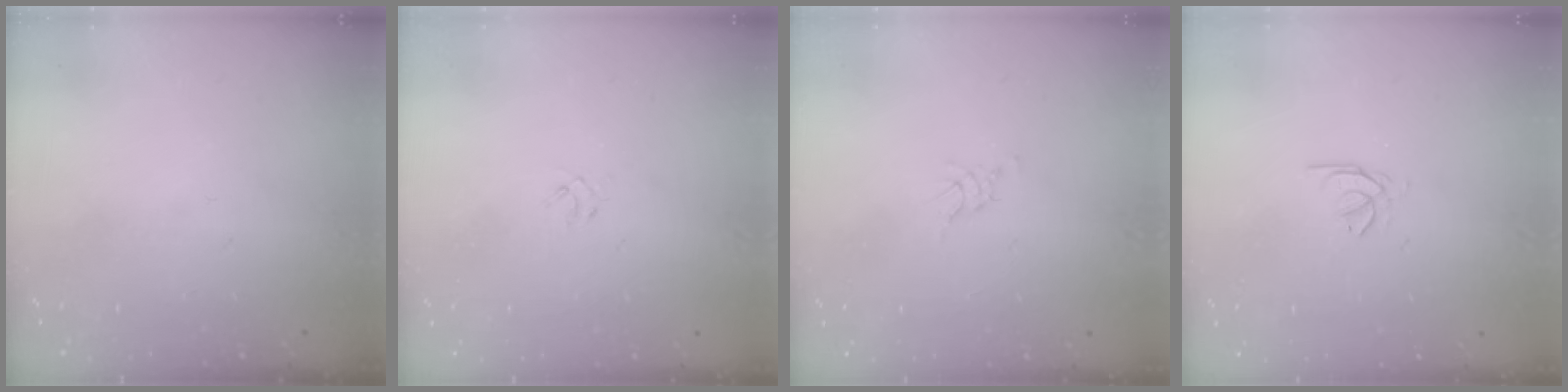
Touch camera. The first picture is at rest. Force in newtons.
{"total": 1.3, "press": 1.2, "slide": 0.5}
{"total": 1.4, "press": 1.4, "slide": 0.2}
{"total": 0.9, "press": 0.8, "slide": 0.4}